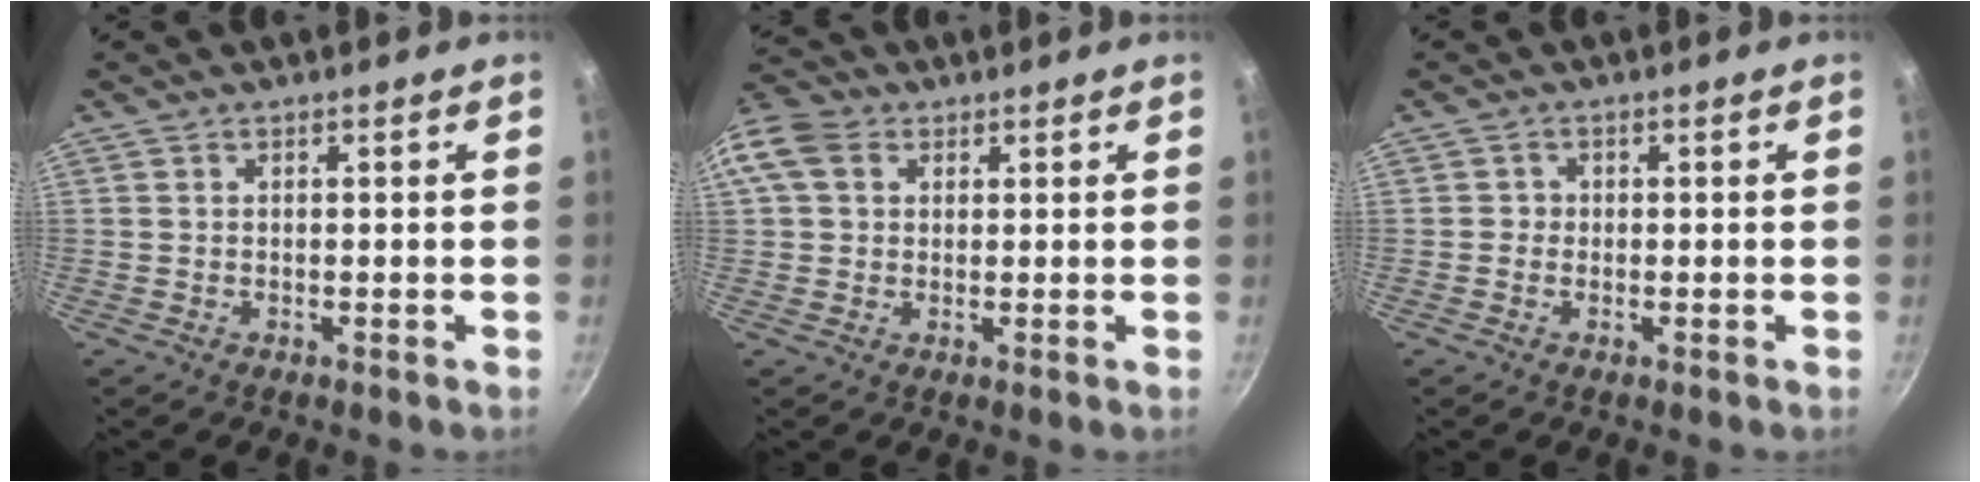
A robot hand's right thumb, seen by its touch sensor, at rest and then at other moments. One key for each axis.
{"total": 10.6, "fx": 3.0, "fy": 8.4, "fz": 5.8, "tx": -0.118, "ty": 0.020, "tz": 0.042}
{"total": 1.2, "fx": -0.2, "fy": 1.1, "fz": 0.2, "tx": 0.005, "ty": 0.000, "tz": -0.006}